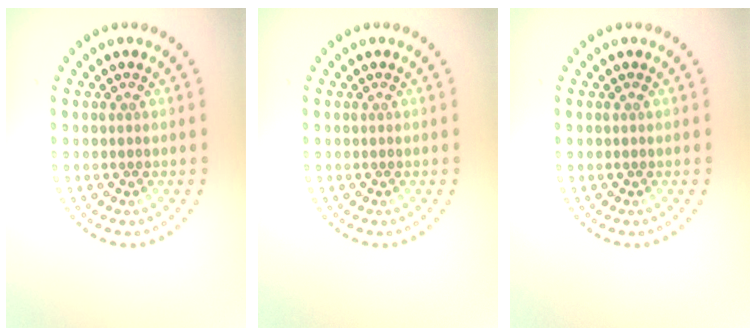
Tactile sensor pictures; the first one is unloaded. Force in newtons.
{"total": 0.0}
{"total": 0.0}